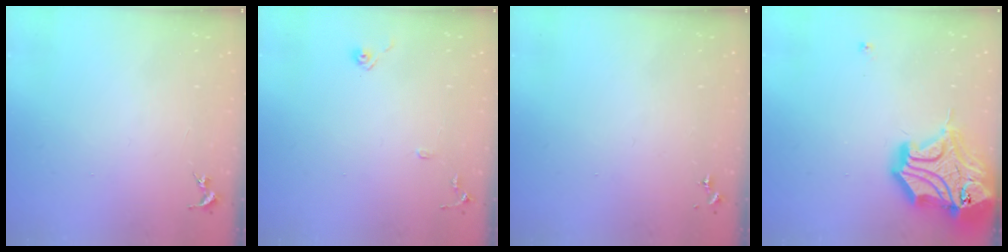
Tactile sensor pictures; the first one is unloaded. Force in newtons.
{"total": 8.0, "press": 8.0, "slide": 0.8}
{"total": 0.0}
{"total": 23.5, "press": 23.3, "slide": 3.4}